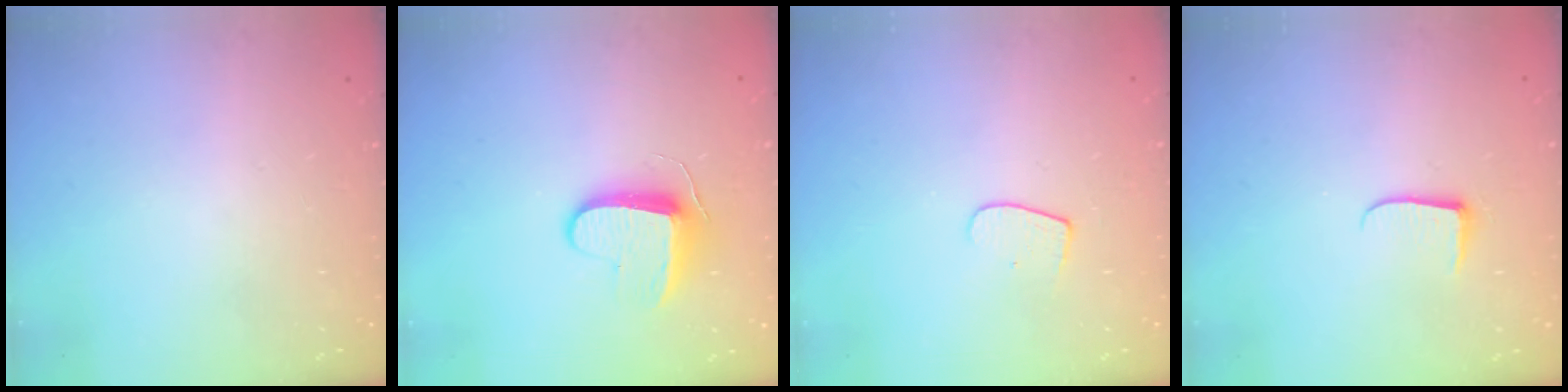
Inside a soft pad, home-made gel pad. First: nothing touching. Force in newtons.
{"total": 9.2, "press": 9.2, "slide": 0.7}
{"total": 5.0, "press": 5.0, "slide": 0.4}
{"total": 4.9, "press": 4.8, "slide": 0.6}